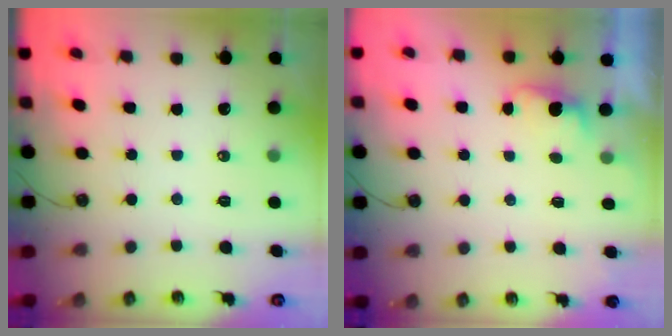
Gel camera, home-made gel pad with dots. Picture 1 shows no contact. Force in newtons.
{"total": 0.7, "press": 0.0, "slide": 0.7}